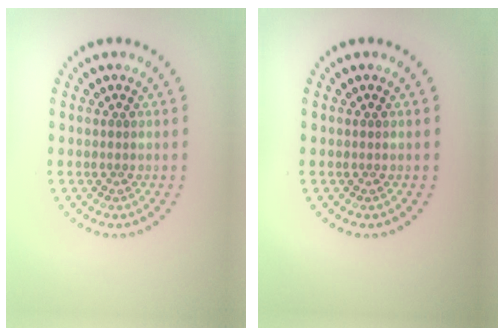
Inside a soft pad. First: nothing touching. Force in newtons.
{"total": 0.0}